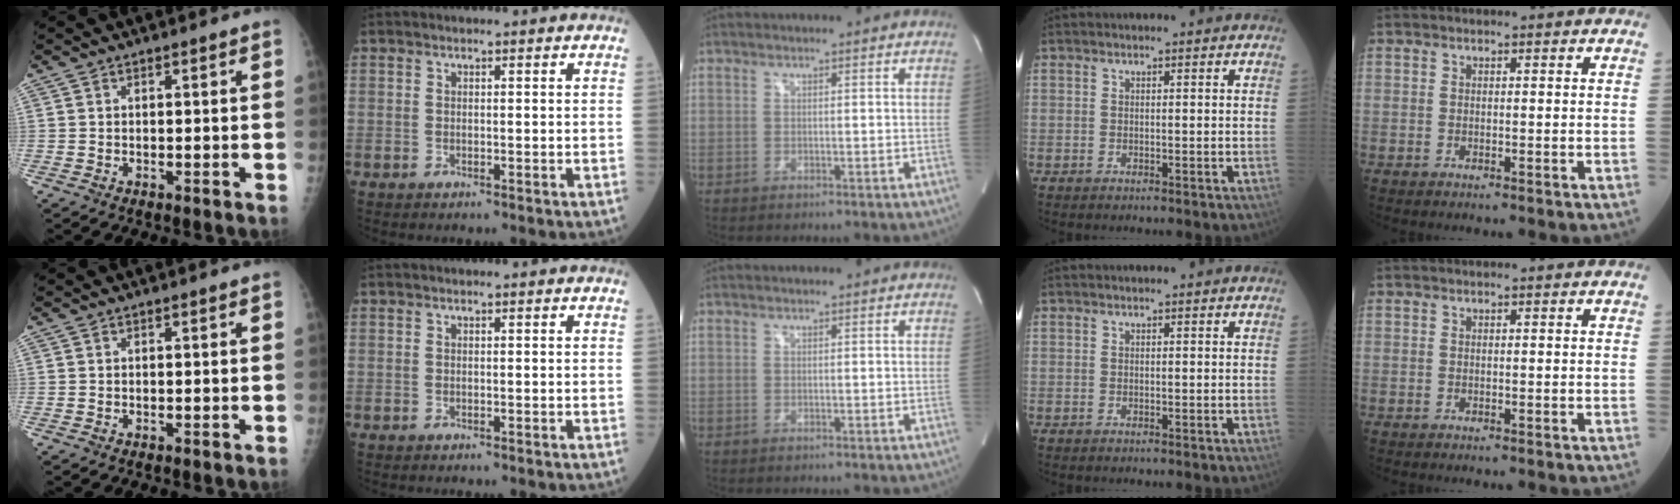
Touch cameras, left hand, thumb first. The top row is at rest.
{}